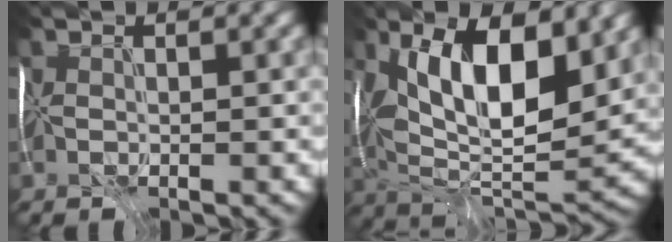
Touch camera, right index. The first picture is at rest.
{"total": 11.8, "force": [4.3, 4.2, 10.1], "torque": [-0.165, 0.003, 0.073]}